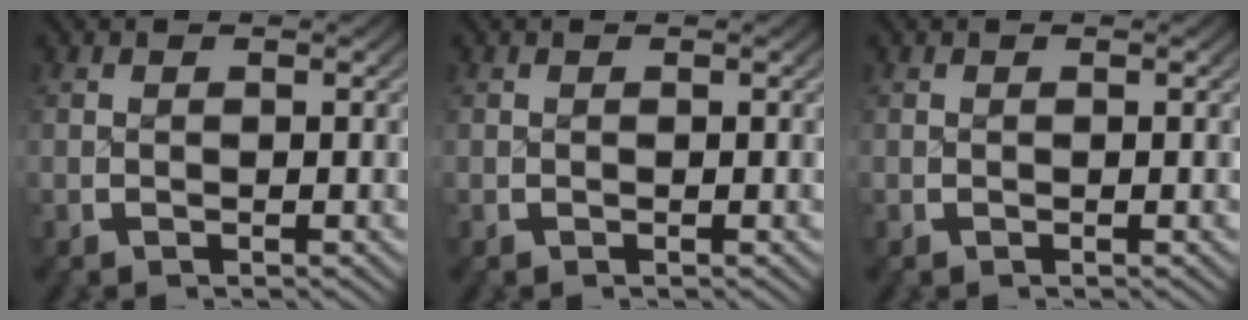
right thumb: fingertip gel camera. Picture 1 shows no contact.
{"total": 0.0}
{"total": 0.0}